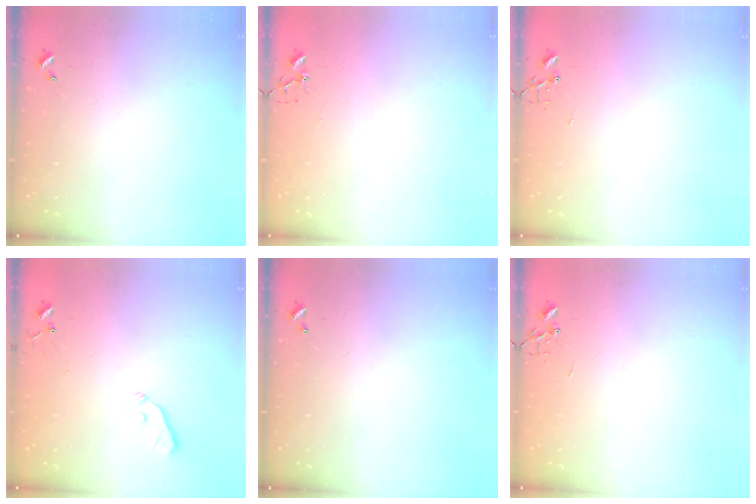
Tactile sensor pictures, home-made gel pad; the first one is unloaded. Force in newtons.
{"total": 3.9, "press": 3.8, "slide": 0.6}
{"total": 0.0}
{"total": 3.3, "press": 3.2, "slide": 0.7}
{"total": 0.0}
{"total": 0.0}